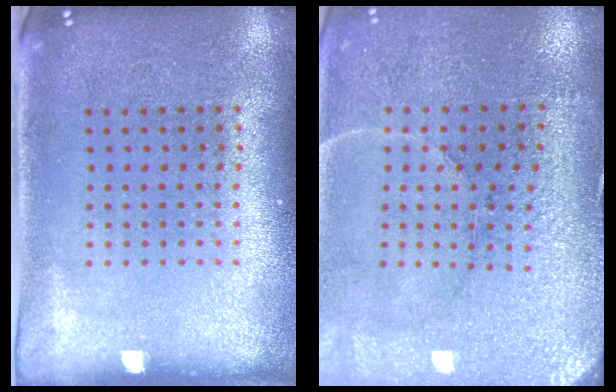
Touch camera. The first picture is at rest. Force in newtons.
{"total": 3.2, "press": 3.2, "slide": 0.2}